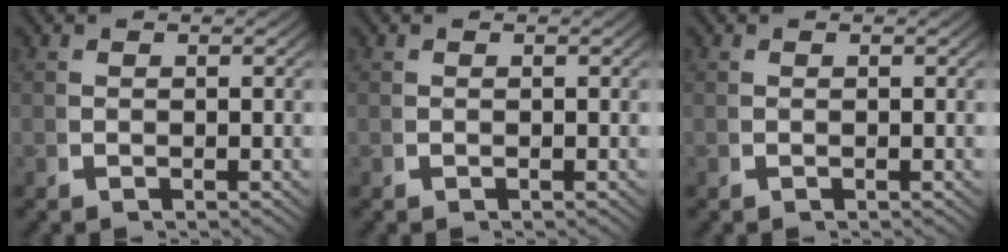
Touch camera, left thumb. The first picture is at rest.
{"total": 0.0}
{"total": 0.0}